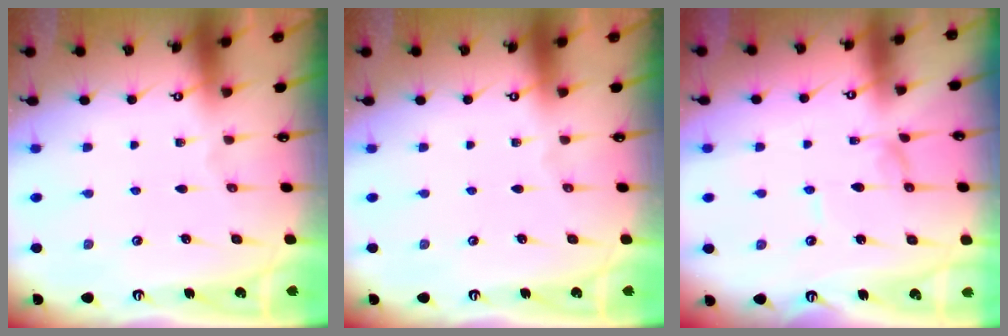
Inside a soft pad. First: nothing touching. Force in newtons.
{"total": 0.0}
{"total": 0.9, "press": 0.9, "slide": 0.1}